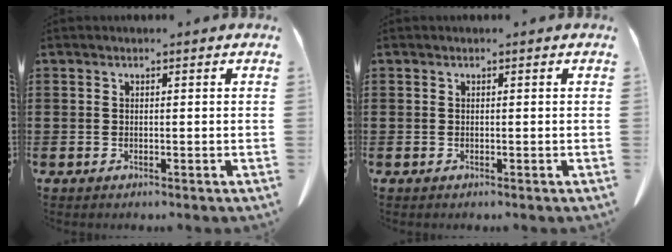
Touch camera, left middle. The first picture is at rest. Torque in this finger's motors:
{"motor_torque": [-0.59, -0.77, 0.06, 0.01]}